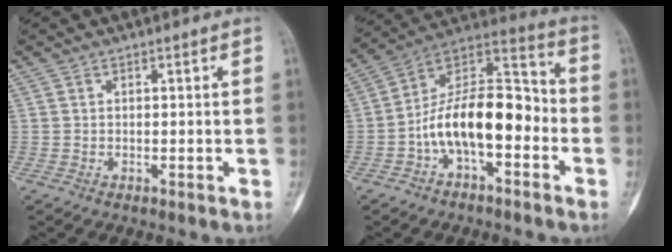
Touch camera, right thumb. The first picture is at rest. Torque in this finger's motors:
{"motor_torque": [2.19, 2.20, 1.25, -1.17, 0.16]}